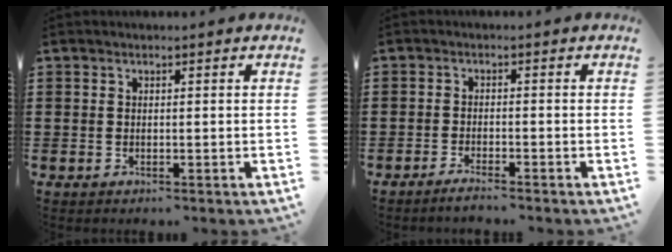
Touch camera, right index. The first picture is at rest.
{"total": 1.8, "force": [-1.7, -0.1, 0.6], "torque": [-0.010, 0.000, -0.031]}